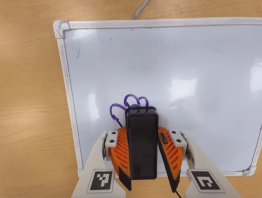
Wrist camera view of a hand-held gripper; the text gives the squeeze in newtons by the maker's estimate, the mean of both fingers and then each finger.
{"total": 12.4, "left": 14.5, "right": 10.2}